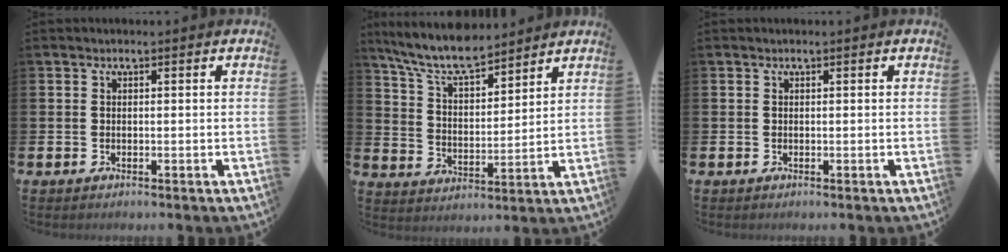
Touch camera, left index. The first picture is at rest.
{"total": 8.3, "force": [7.6, 1.6, 3.0], "torque": [-0.093, -0.036, 0.136]}
{"total": 0.0}